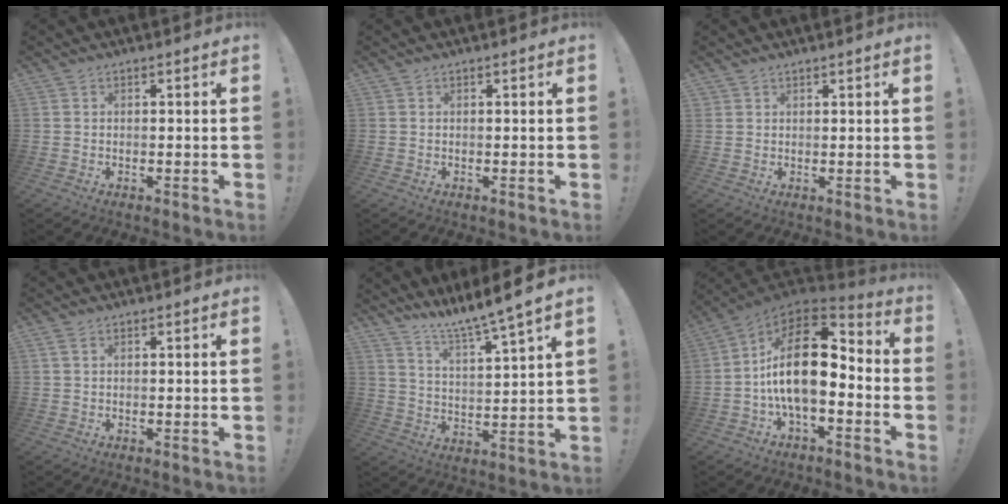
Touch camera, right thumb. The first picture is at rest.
{"total": 0.0}
{"total": 1.3, "force": [1.2, 0.4, 0.2], "torque": [-0.001, -0.006, 0.022]}
{"total": 1.1, "force": [0.4, 0.4, 0.9], "torque": [-0.026, 0.006, 0.008]}
{"total": 9.5, "force": [8.3, -1.3, 4.3], "torque": [-0.091, -0.071, 0.135]}
{"total": 19.6, "force": [0.6, 9.1, 17.4], "torque": [-0.316, 0.006, 0.012]}